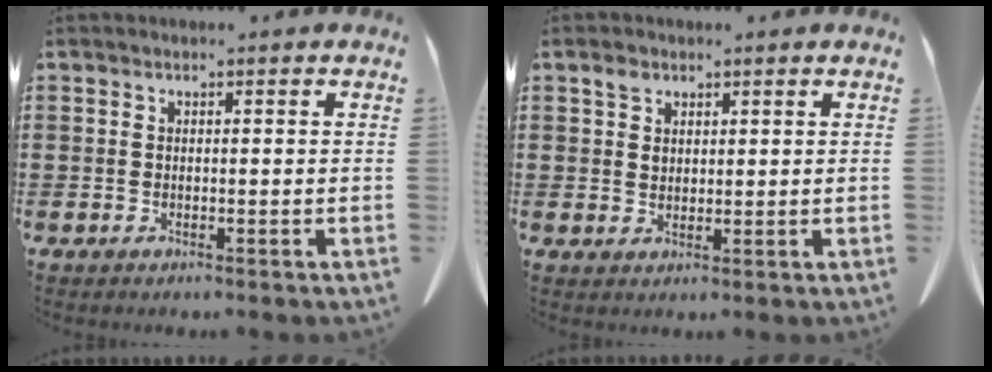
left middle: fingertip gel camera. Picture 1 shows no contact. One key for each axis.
{"total": 2.2, "fx": 1.5, "fy": 1.4, "fz": 0.7, "tx": -0.010, "ty": -0.002, "tz": 0.028}